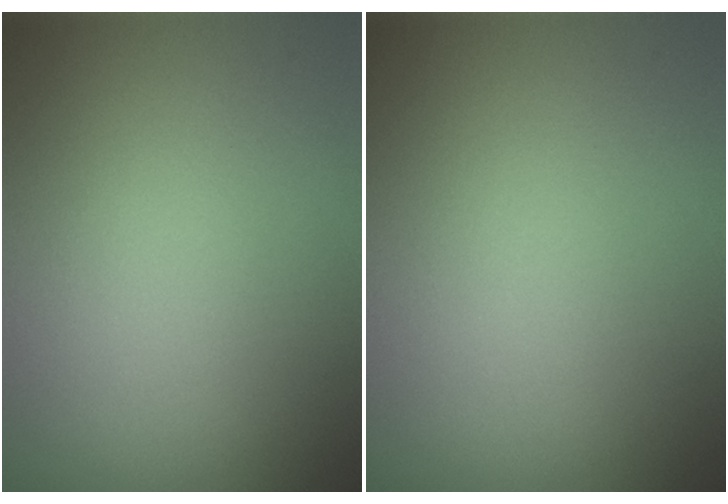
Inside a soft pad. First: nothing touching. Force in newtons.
{"total": 0.0}